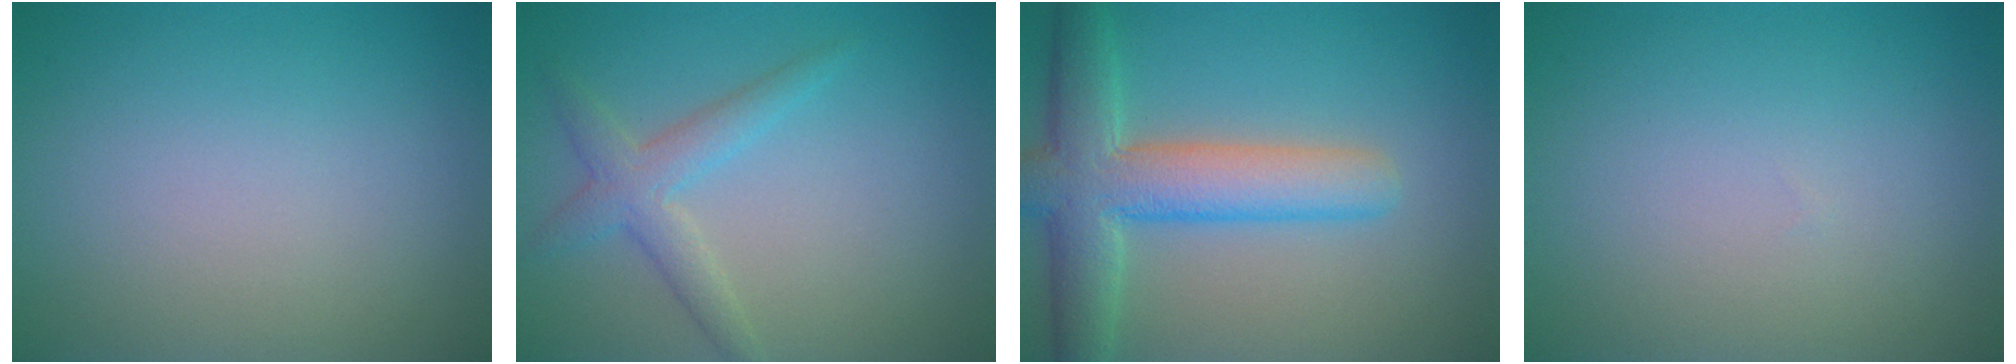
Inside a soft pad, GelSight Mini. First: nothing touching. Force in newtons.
{"total": 2.8, "press": 2.8, "slide": 0.1}
{"total": 7.0, "press": 7.0, "slide": 0.4}
{"total": 0.0}